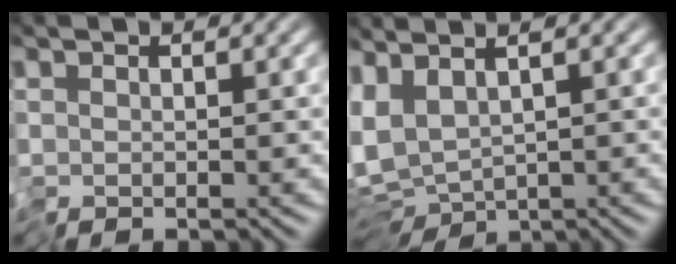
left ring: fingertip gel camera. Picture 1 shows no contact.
{"total": 6.0, "force": [0.0, 2.9, 5.3], "torque": [-0.103, -0.011, 0.022]}